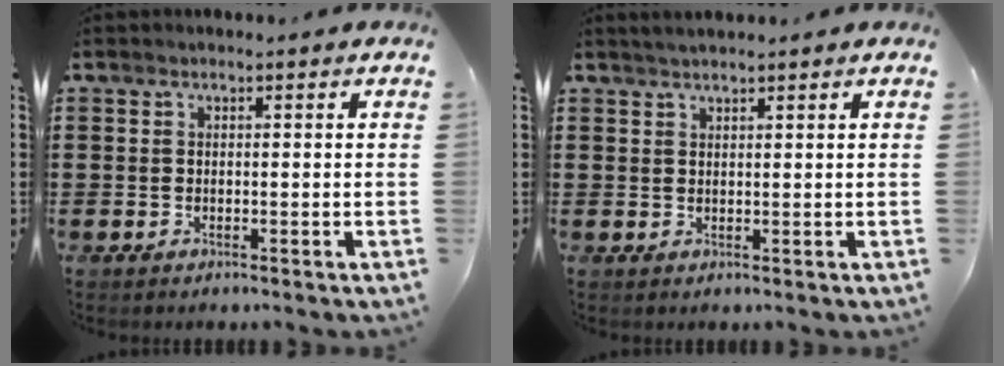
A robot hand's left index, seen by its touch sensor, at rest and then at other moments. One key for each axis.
{"total": 1.3, "fx": 1.2, "fy": 0.0, "fz": 0.6, "tx": -0.012, "ty": 0.001, "tz": 0.023}